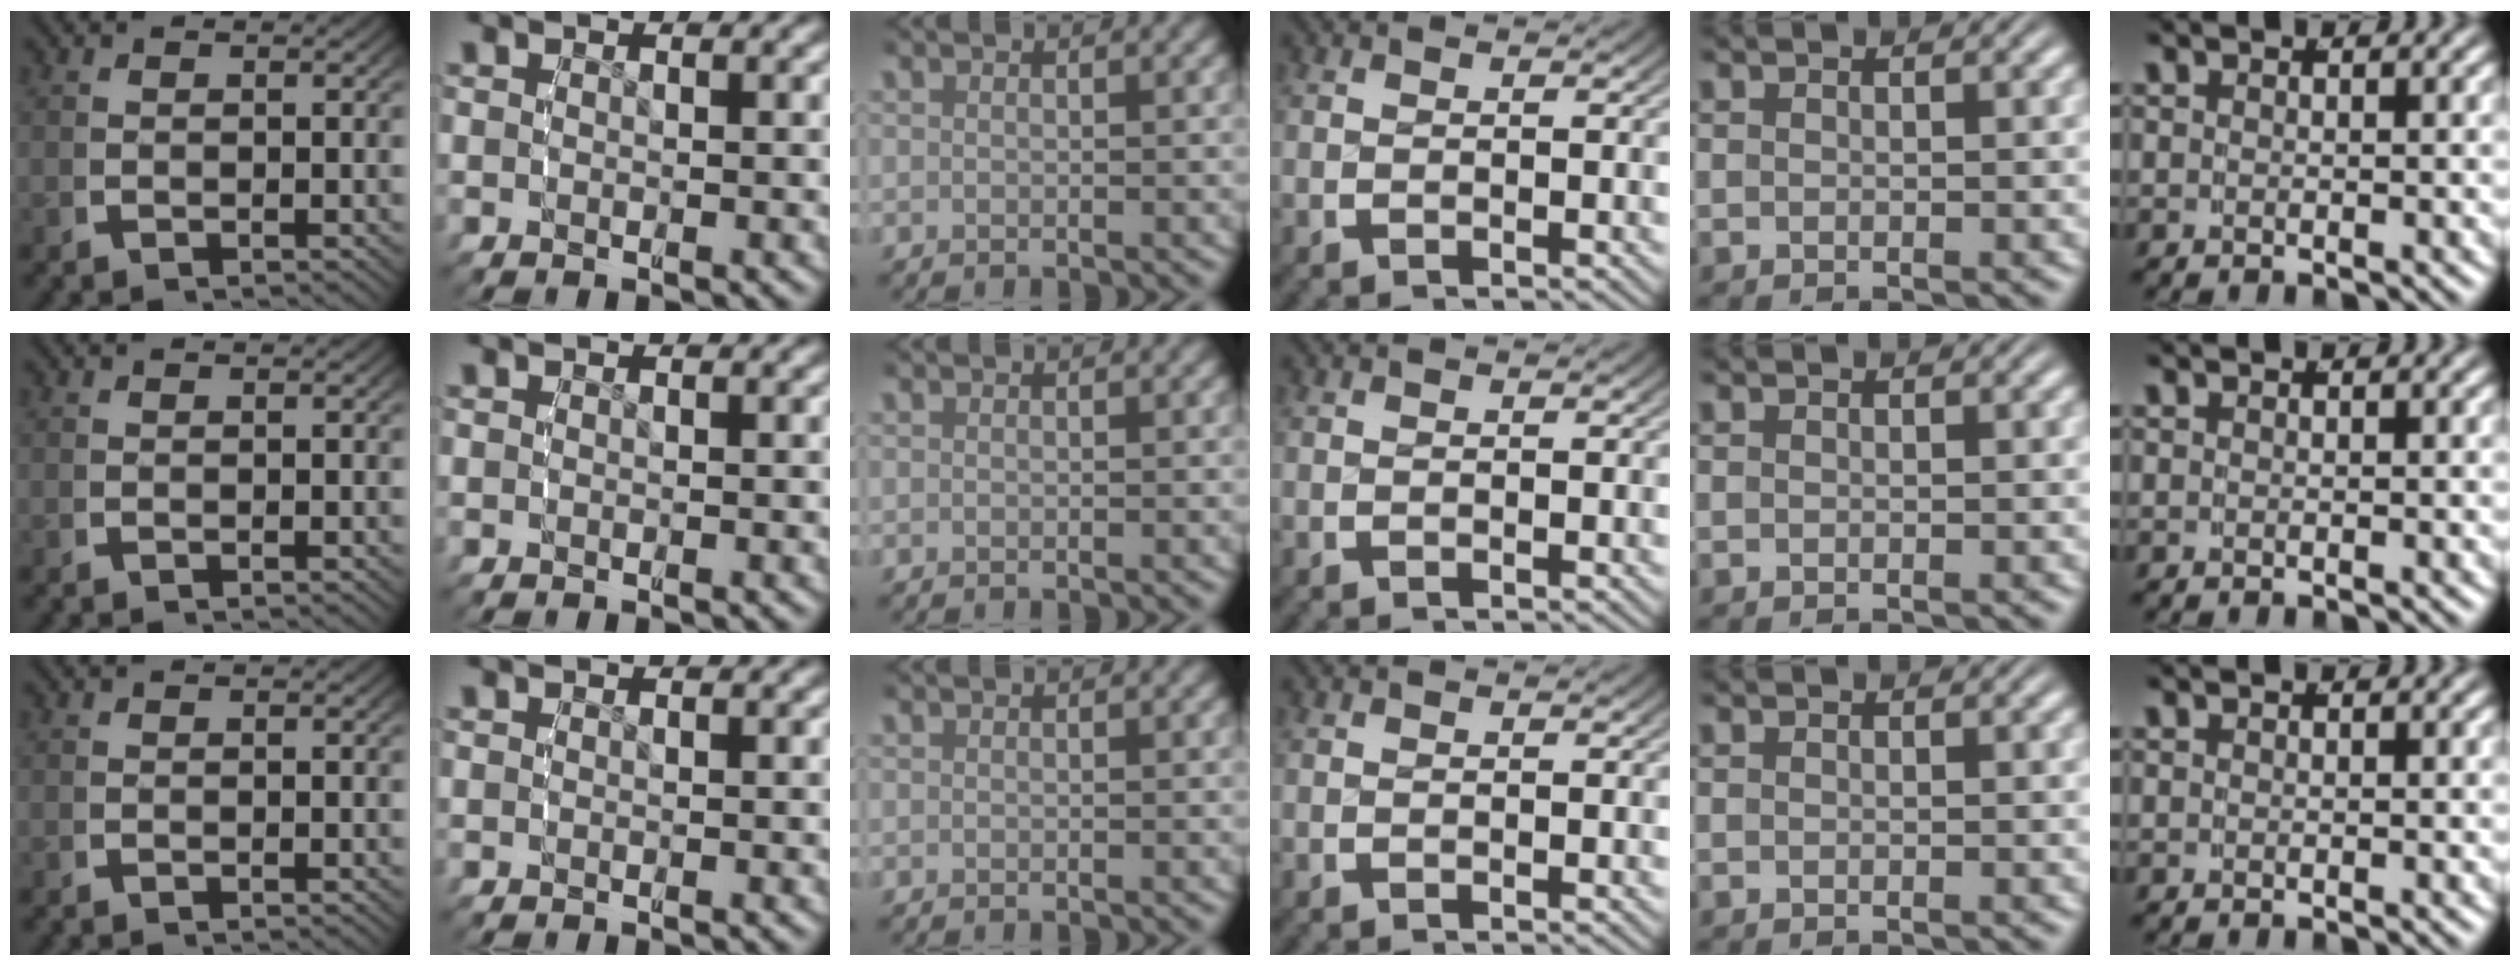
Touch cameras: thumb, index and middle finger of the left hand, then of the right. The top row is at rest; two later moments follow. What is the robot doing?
{"motion": "reach", "object": "shorts"}